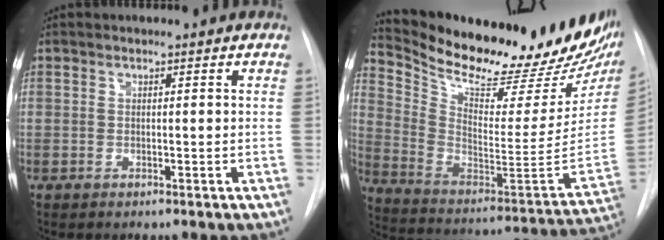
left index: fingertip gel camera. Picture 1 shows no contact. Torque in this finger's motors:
{"motor_torque": [-0.15, -0.73, 0.12, 0.02]}